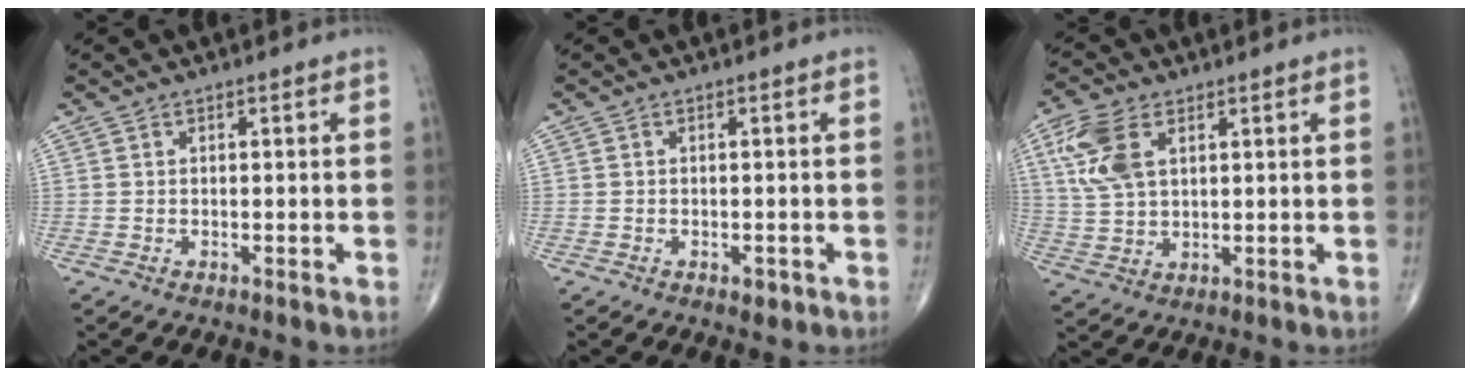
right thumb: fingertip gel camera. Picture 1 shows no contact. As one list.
[{"total": 1.5, "force": [-0.7, 0.9, 1.0], "torque": [-0.009, 0.002, -0.008]}, {"total": 9.4, "force": [3.5, 5.3, 6.9], "torque": [-0.156, 0.000, 0.072]}]